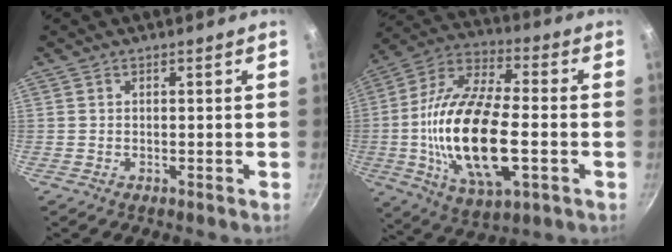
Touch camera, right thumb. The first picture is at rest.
{"total": 23.4, "force": [-3.5, 10.3, 20.8], "torque": [-0.396, 0.018, -0.067]}